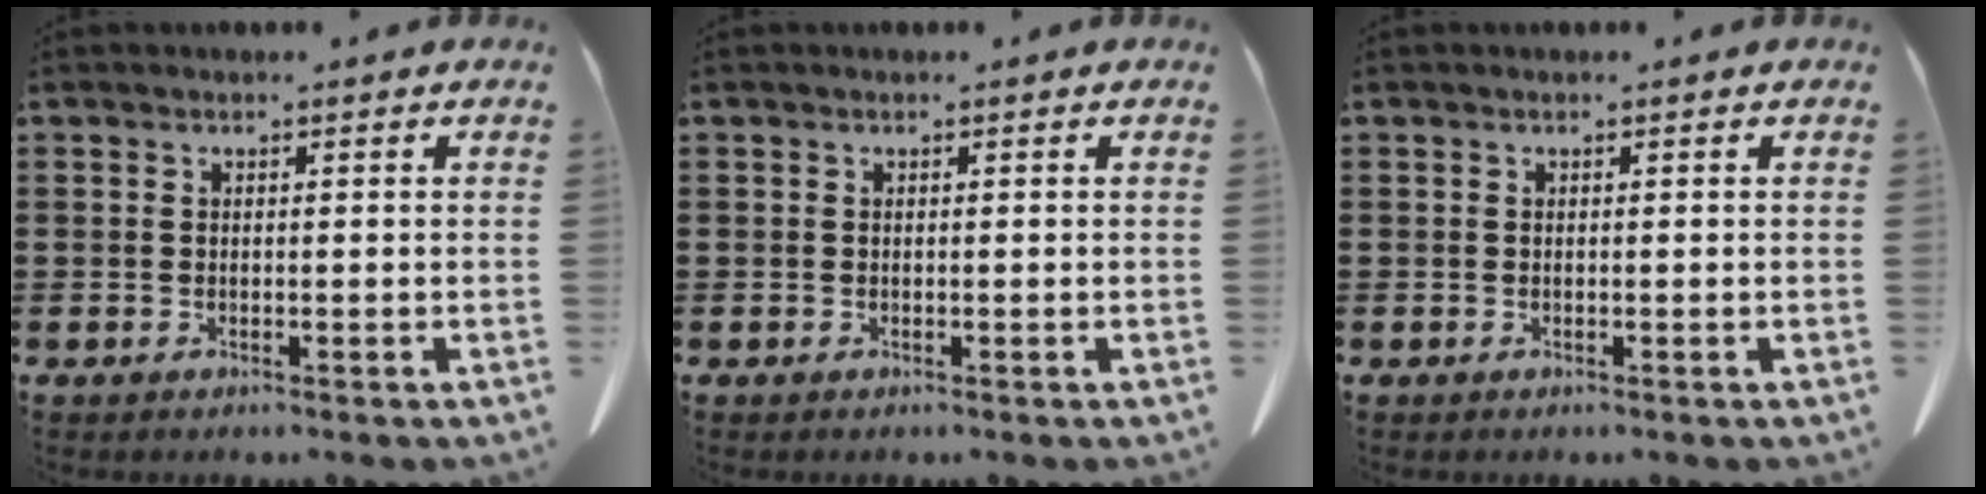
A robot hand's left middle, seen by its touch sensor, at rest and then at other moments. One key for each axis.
{"total": 0.0}
{"total": 0.0}